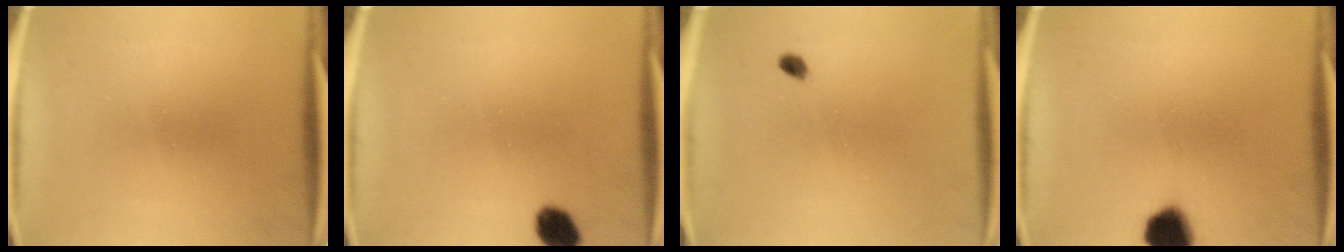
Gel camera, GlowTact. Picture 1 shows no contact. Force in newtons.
{"total": 5.0}
{"total": 2.0}
{"total": 8.8}